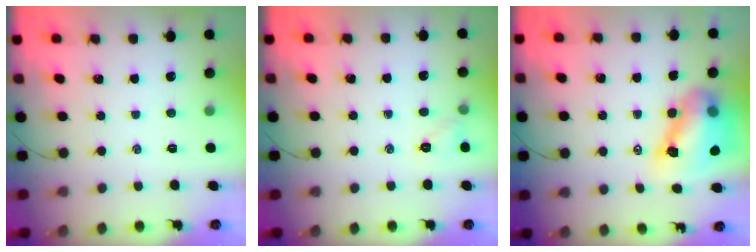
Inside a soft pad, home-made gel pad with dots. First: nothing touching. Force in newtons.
{"total": 4.6, "press": 4.4, "slide": 1.1}
{"total": 13.3, "press": 12.7, "slide": 4.1}